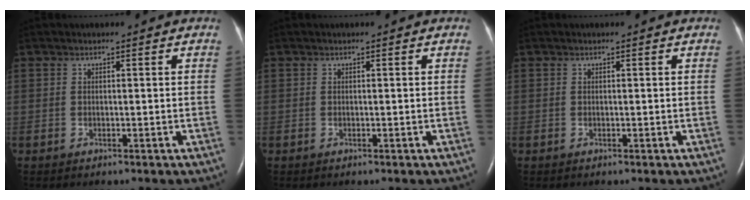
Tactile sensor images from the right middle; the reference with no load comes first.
{"total": 0.0}
{"total": 0.0}